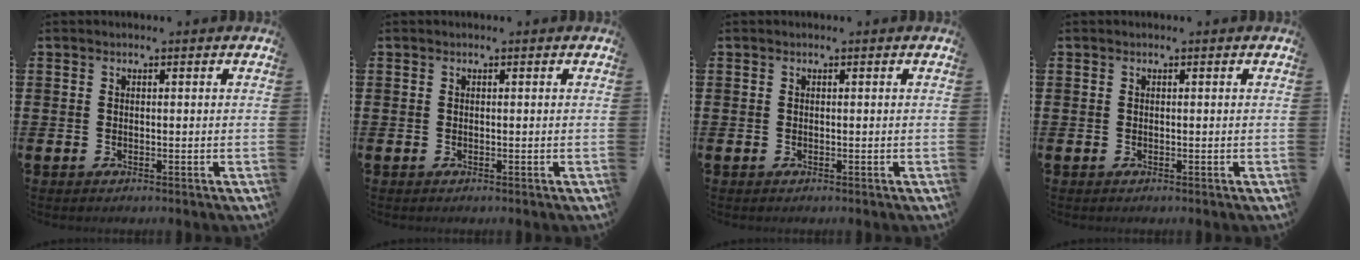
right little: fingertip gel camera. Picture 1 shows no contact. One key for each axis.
{"total": 0.0}
{"total": 0.0}
{"total": 0.0}